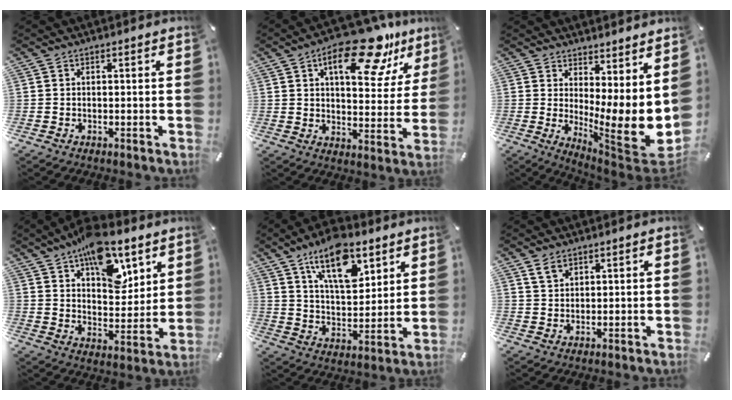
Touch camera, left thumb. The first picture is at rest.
{"total": 18.6, "force": [12.1, 7.9, 11.7], "torque": [-0.158, -0.072, 0.194]}
{"total": 12.3, "force": [-0.4, 2.8, 11.9], "torque": [-0.136, -0.056, 0.007]}
{"total": 15.4, "force": [9.3, 8.4, 8.9], "torque": [-0.119, -0.052, 0.163]}
{"total": 15.6, "force": [9.3, 8.0, 9.6], "torque": [-0.154, -0.035, 0.162]}
{"total": 3.1, "force": [2.2, 1.9, 1.0], "torque": [-0.021, 0.001, 0.042]}